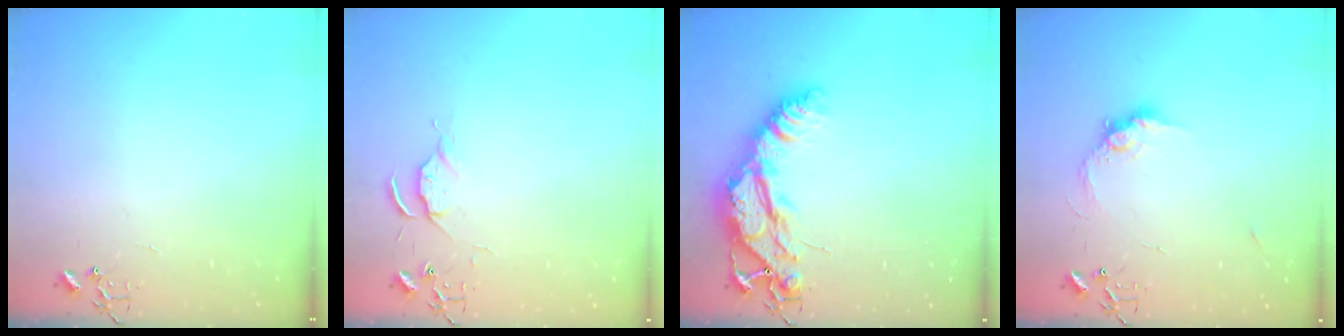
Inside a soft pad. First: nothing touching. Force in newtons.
{"total": 5.1, "press": 5.1, "slide": 0.7}
{"total": 17.0, "press": 17.0, "slide": 1.4}
{"total": 9.8, "press": 9.8, "slide": 0.6}